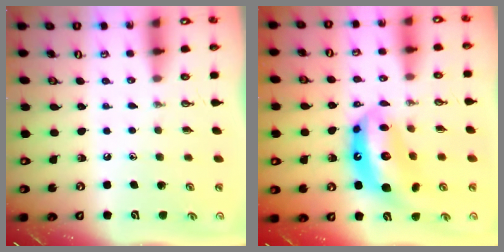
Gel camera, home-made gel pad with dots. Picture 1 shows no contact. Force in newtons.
{"total": 14.3, "press": 14.2, "slide": 1.7}